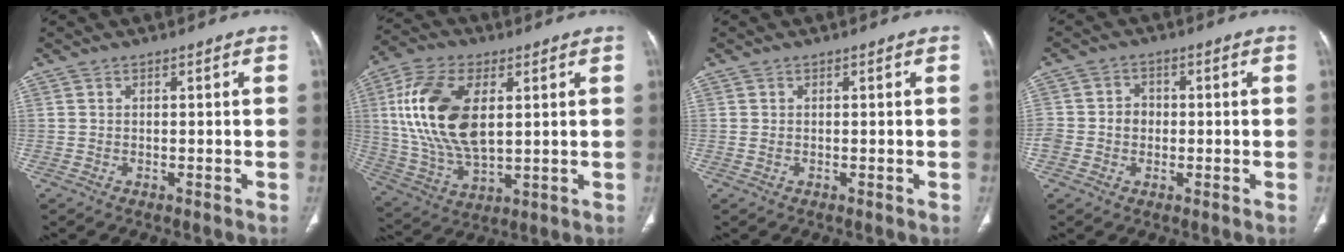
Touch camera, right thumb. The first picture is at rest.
{"total": 18.4, "force": [3.7, 9.8, 15.1], "torque": [-0.295, -0.008, 0.074]}
{"total": 0.6, "force": [0.0, 0.4, 0.4], "torque": [-0.013, -0.002, 0.002]}
{"total": 5.1, "force": [-0.5, 4.4, 2.5], "torque": [-0.030, 0.017, -0.011]}